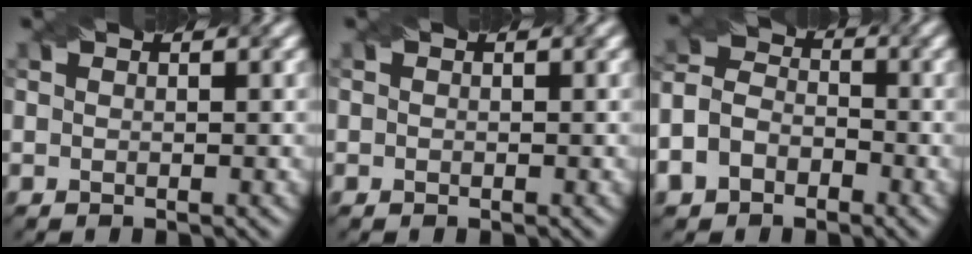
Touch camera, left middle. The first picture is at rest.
{"total": 0.0}
{"total": 5.4, "force": [-2.5, 4.0, 2.5], "torque": [-0.047, 0.003, -0.054]}